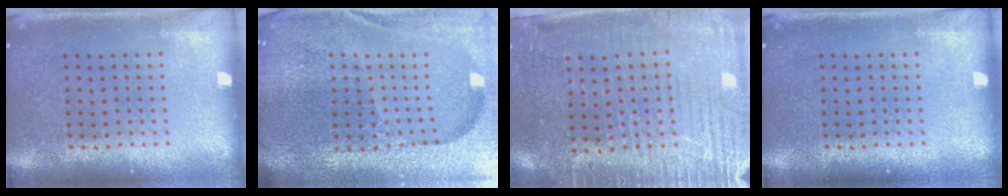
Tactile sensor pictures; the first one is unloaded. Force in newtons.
{"total": 5.6, "press": 5.0, "slide": 2.4}
{"total": 3.7, "press": 3.4, "slide": 1.5}
{"total": 0.0}